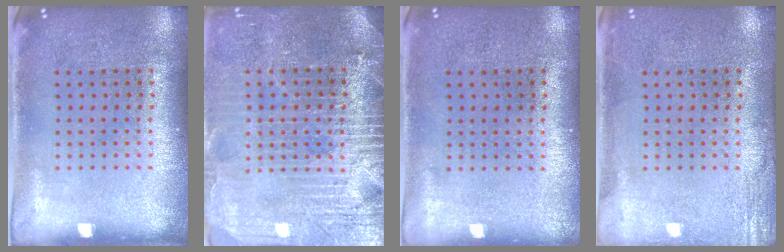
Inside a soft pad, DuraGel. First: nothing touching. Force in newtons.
{"total": 3.7, "press": 3.5, "slide": 1.2}
{"total": 0.0}
{"total": 2.2, "press": 2.2, "slide": 0.4}